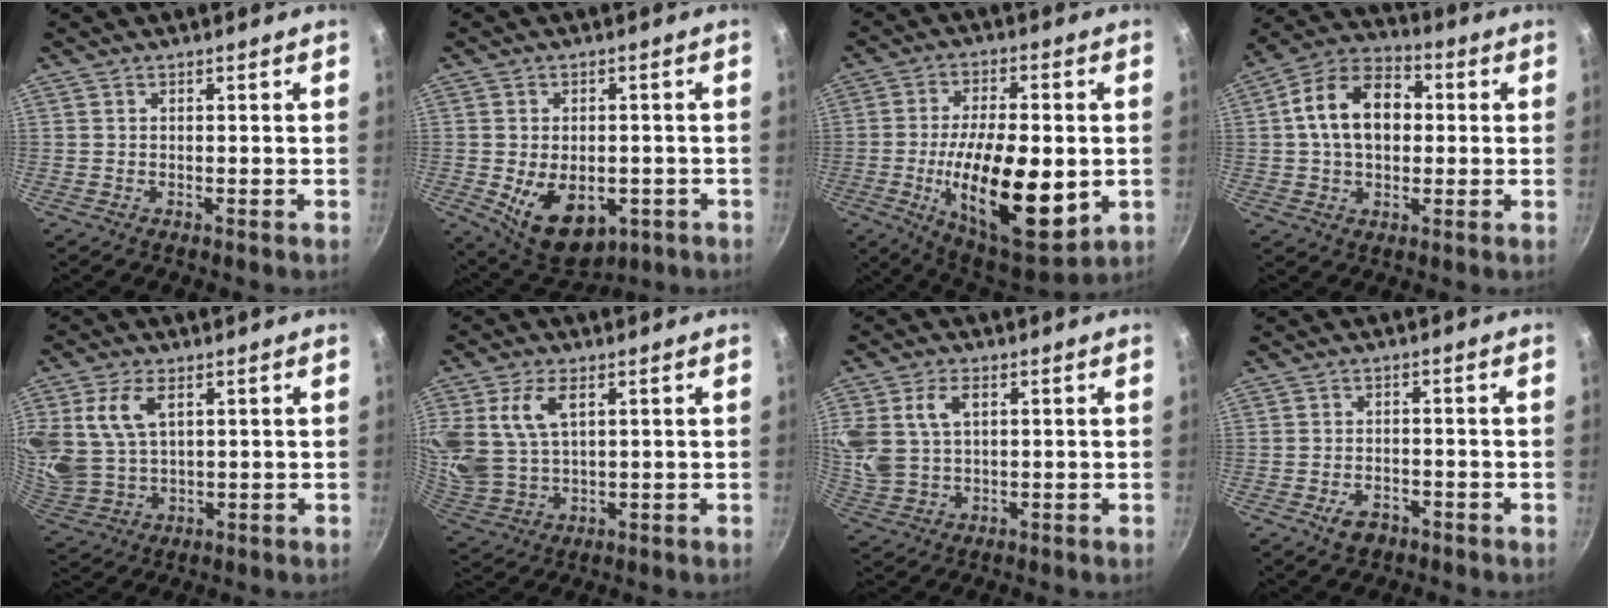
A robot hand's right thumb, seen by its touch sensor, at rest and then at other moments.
{"total": 12.1, "force": [-3.3, 7.9, 8.6], "torque": [-0.102, -0.003, -0.026]}
{"total": 21.7, "force": [-3.4, 8.9, 19.5], "torque": [-0.314, -0.006, -0.050]}
{"total": 14.5, "force": [1.5, 10.0, 10.4], "torque": [-0.141, 0.027, 0.008]}
{"total": 12.0, "force": [4.0, 7.6, 8.4], "torque": [-0.167, -0.018, 0.088]}
{"total": 13.6, "force": [4.5, 8.6, 9.5], "torque": [-0.196, -0.013, 0.098]}
{"total": 11.7, "force": [3.3, 8.0, 7.9], "torque": [-0.161, -0.001, 0.069]}
{"total": 3.9, "force": [-2.2, 2.6, 1.9], "torque": [-0.025, 0.018, -0.029]}